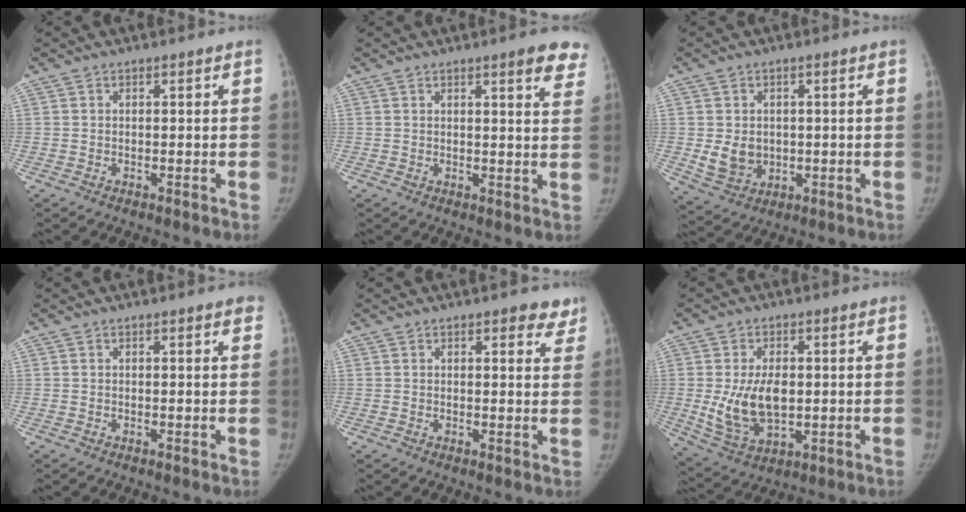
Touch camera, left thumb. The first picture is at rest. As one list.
[{"total": 7.2, "force": [5.0, 1.5, 5.0], "torque": [-0.038, -0.020, 0.050]}, {"total": 6.5, "force": [-0.1, 5.3, 3.7], "torque": [-0.043, -0.007, 0.014]}, {"total": 1.3, "force": [0.8, 0.3, 1.0], "torque": [-0.008, 0.001, 0.005]}, {"total": 4.3, "force": [2.9, 1.8, 2.5], "torque": [0.003, -0.012, 0.031]}, {"total": 11.5, "force": [-0.1, 6.8, 9.3], "torque": [-0.163, -0.009, 0.013]}]